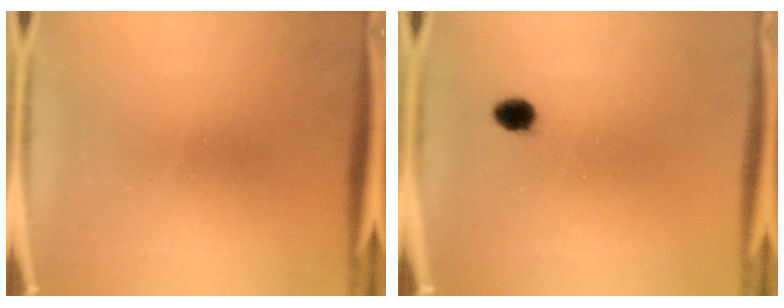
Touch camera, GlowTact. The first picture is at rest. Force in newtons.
{"total": 2.5}